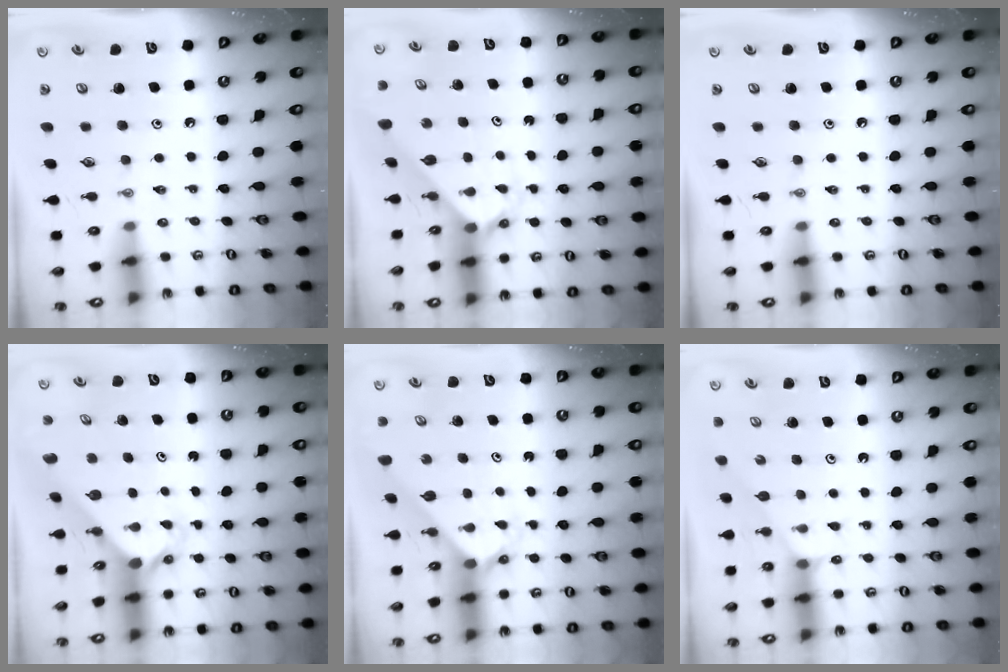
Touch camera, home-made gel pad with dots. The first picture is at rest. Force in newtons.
{"total": 2.2, "press": 2.2, "slide": 0.2}
{"total": 0.0}
{"total": 2.6, "press": 2.6, "slide": 0.2}
{"total": 2.5, "press": 2.5, "slide": 0.3}
{"total": 2.9, "press": 2.8, "slide": 0.5}